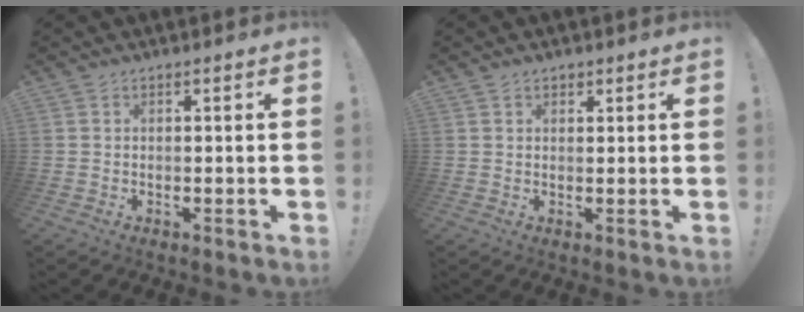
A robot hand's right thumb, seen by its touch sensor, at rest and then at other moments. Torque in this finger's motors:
{"motor_torque": [-0.28, -0.16, 0.11, -0.18, 0.05]}